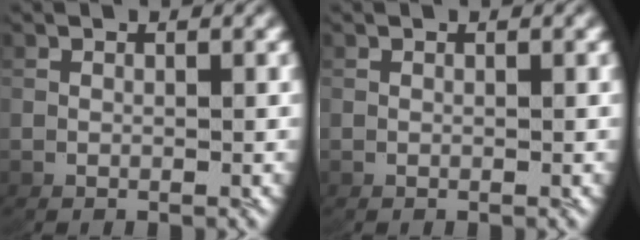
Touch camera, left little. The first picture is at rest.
{"total": 0.0}